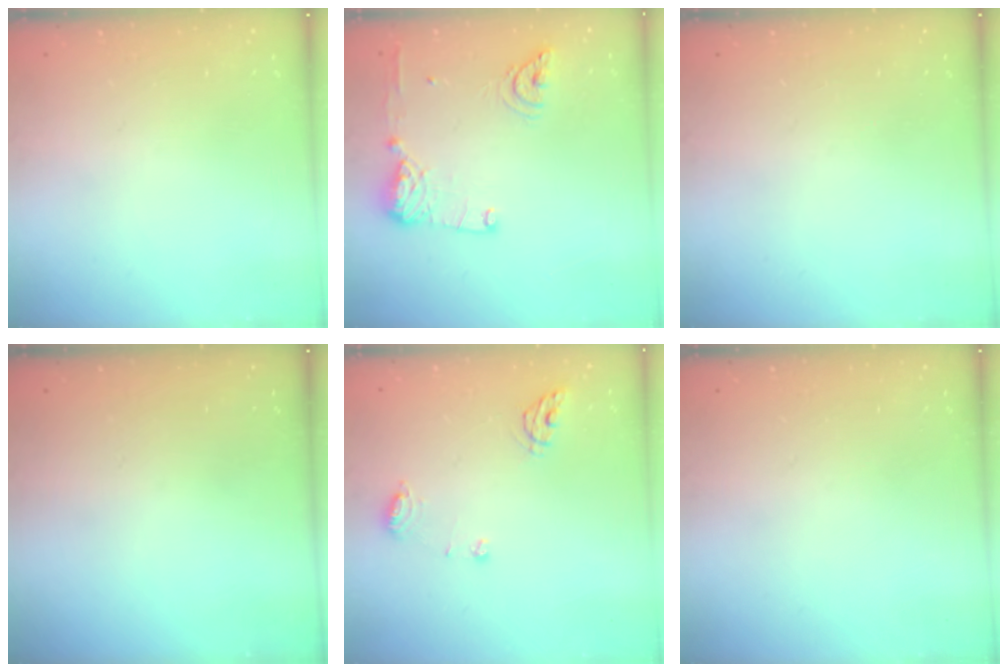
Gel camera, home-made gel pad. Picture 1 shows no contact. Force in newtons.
{"total": 12.7, "press": 12.4, "slide": 2.7}
{"total": 0.0}
{"total": 0.0}
{"total": 7.2, "press": 7.2, "slide": 0.8}
{"total": 0.0}